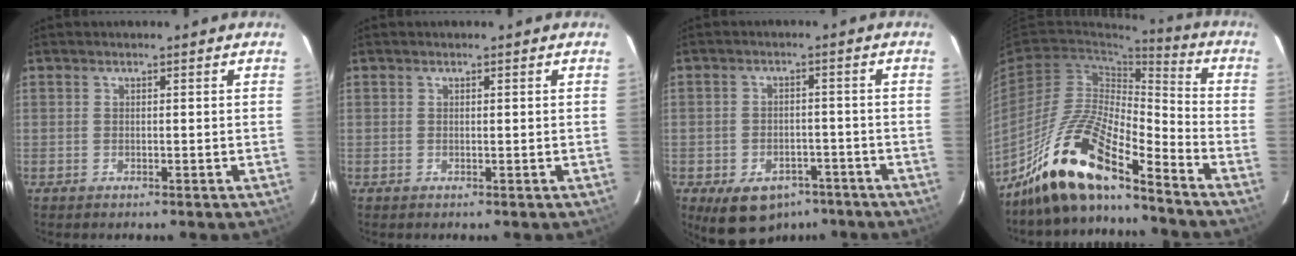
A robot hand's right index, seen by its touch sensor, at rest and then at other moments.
{"total": 0.0}
{"total": 8.9, "force": [-5.6, 5.8, 3.7], "torque": [-0.059, 0.010, -0.073]}
{"total": 14.6, "force": [-11.3, 2.7, 8.9], "torque": [-0.169, 0.008, -0.204]}